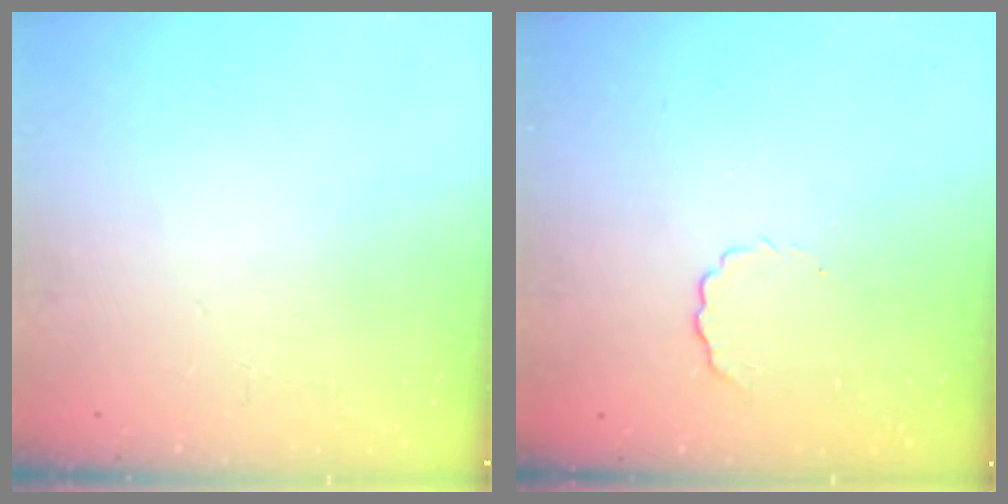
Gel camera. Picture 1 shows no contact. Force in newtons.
{"total": 4.2, "press": 4.1, "slide": 0.9}